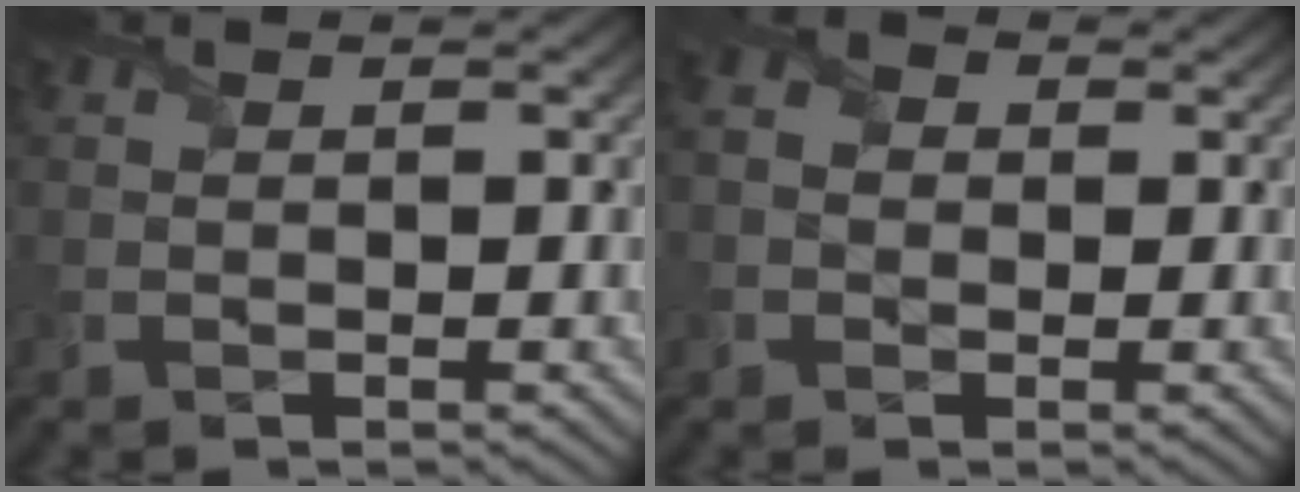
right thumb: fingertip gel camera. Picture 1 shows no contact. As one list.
[{"total": 2.5, "force": [-0.2, 2.3, 1.1], "torque": [-0.035, 0.006, -0.006]}]